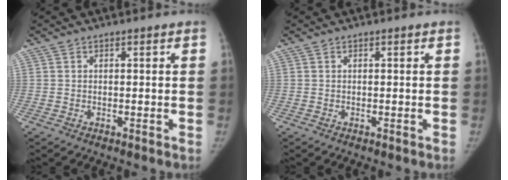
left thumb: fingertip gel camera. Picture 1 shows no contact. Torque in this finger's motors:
{"motor_torque": [0.00, 0.00, 0.17, -0.10, 0.00]}